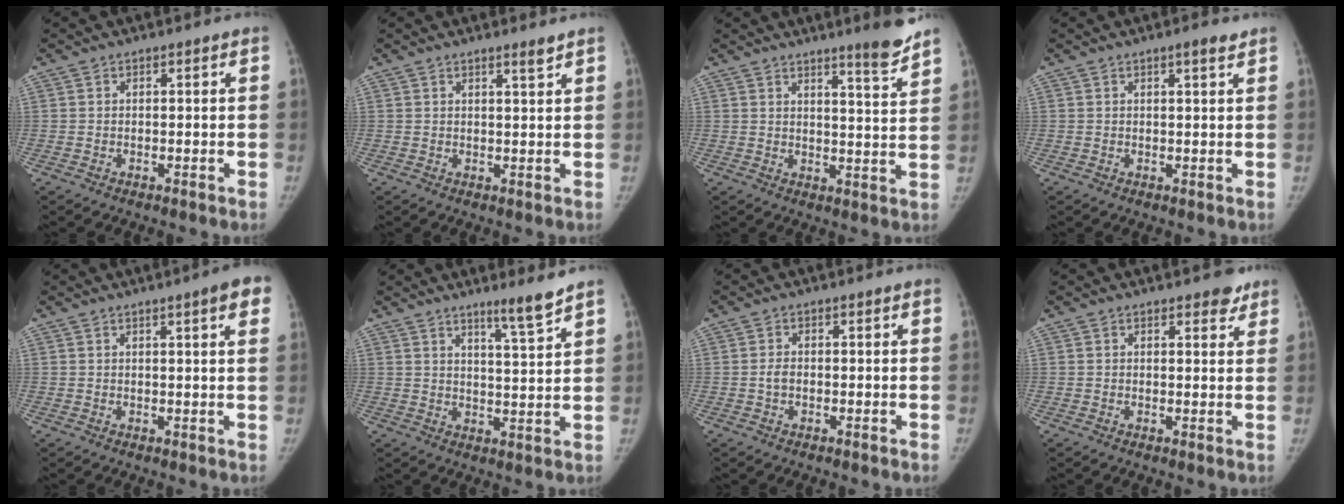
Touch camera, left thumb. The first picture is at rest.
{"total": 2.0, "force": [1.6, -0.3, 1.2], "torque": [-0.017, -0.016, 0.026]}
{"total": 7.0, "force": [5.6, -0.1, 4.2], "torque": [-0.052, -0.050, 0.081]}
{"total": 2.2, "force": [1.4, 0.2, 1.6], "torque": [-0.026, -0.008, 0.021]}
{"total": 5.7, "force": [3.0, 0.5, 4.9], "torque": [-0.053, -0.005, 0.035]}
{"total": 6.2, "force": [4.8, -0.5, 3.9], "torque": [-0.059, -0.046, 0.081]}
{"total": 1.7, "force": [-0.2, 1.0, 1.3], "torque": [-0.024, 0.006, -0.003]}
{"total": 3.2, "force": [2.4, 1.3, 1.6], "torque": [-0.003, -0.013, 0.028]}